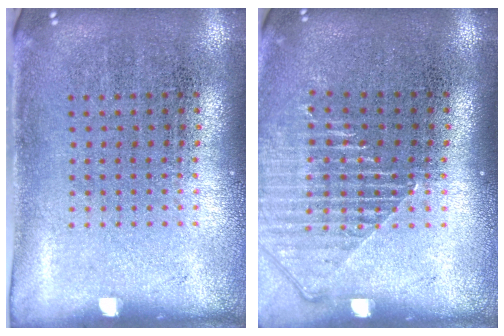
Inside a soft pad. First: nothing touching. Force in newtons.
{"total": 1.4, "press": 1.3, "slide": 0.5}